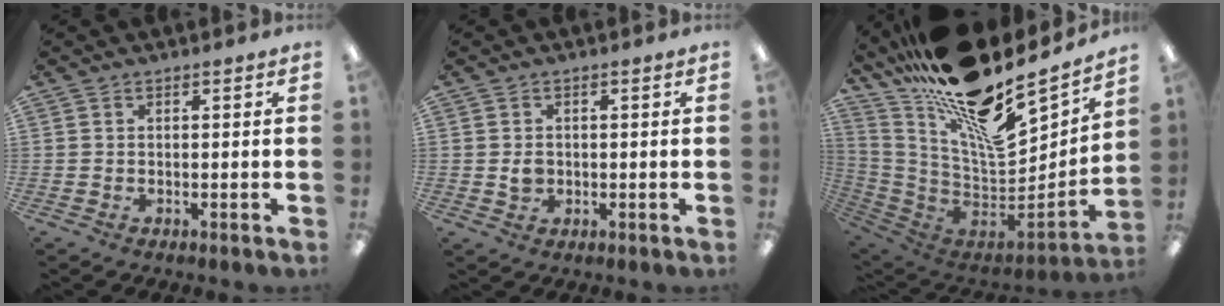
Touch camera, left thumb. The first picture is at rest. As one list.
[{"total": 2.4, "force": [0.2, 2.0, 1.3], "torque": [-0.018, 0.001, 0.001]}, {"total": 23.7, "force": [16.2, 8.7, 14.9], "torque": [-0.230, -0.124, 0.282]}]